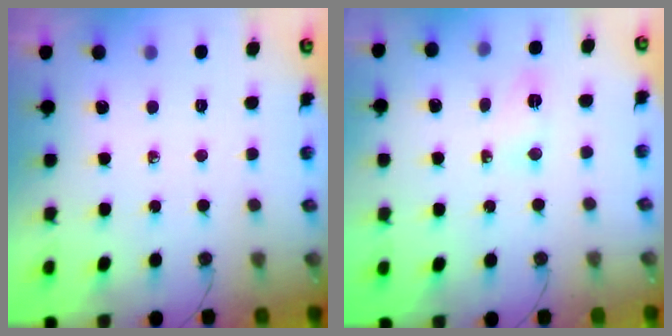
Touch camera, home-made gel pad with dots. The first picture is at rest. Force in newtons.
{"total": 12.6, "press": 4.1, "slide": 11.9}